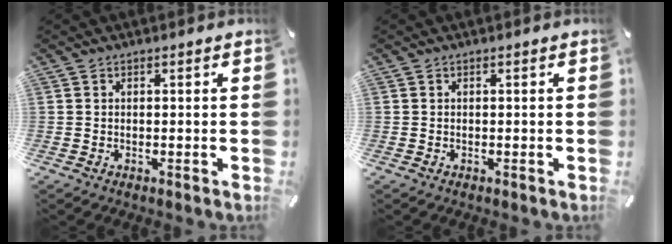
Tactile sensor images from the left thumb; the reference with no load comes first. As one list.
[{"total": 0.0}]